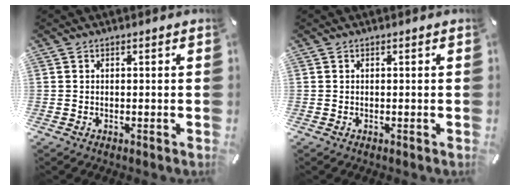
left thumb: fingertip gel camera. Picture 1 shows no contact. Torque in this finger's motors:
{"motor_torque": [-0.08, 0.08, 0.00, 0.00, 0.00]}